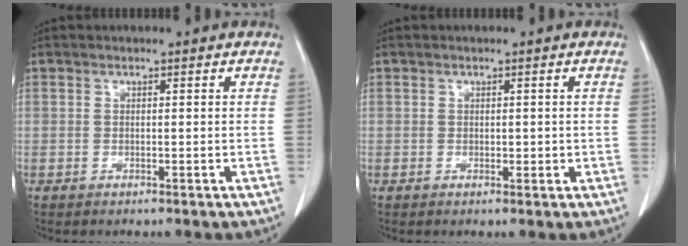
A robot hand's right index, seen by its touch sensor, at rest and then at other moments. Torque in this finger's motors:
{"motor_torque": [-0.27, 0.50, 0.01, 0.02]}